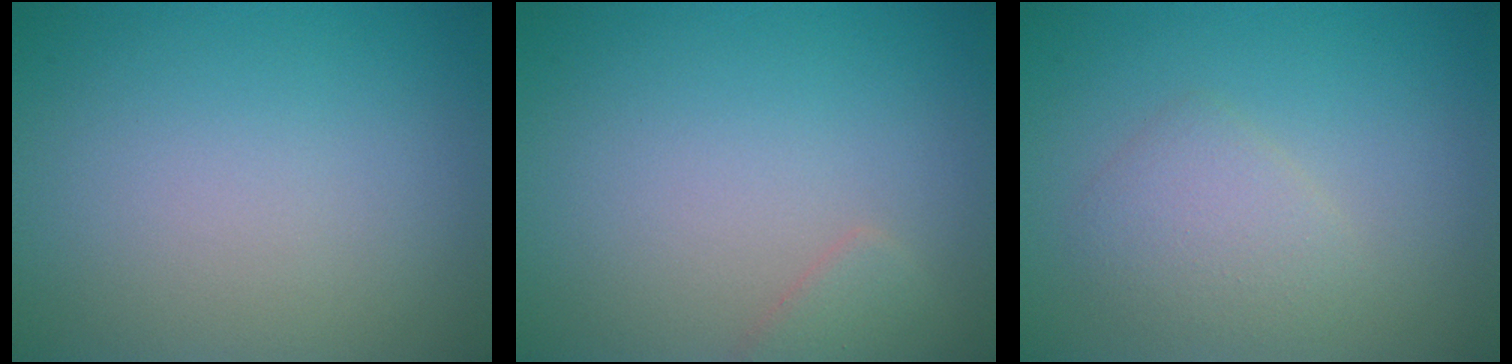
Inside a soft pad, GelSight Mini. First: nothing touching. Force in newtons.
{"total": 1.3, "press": 1.3, "slide": 0.1}
{"total": 2.4, "press": 2.4, "slide": 0.0}